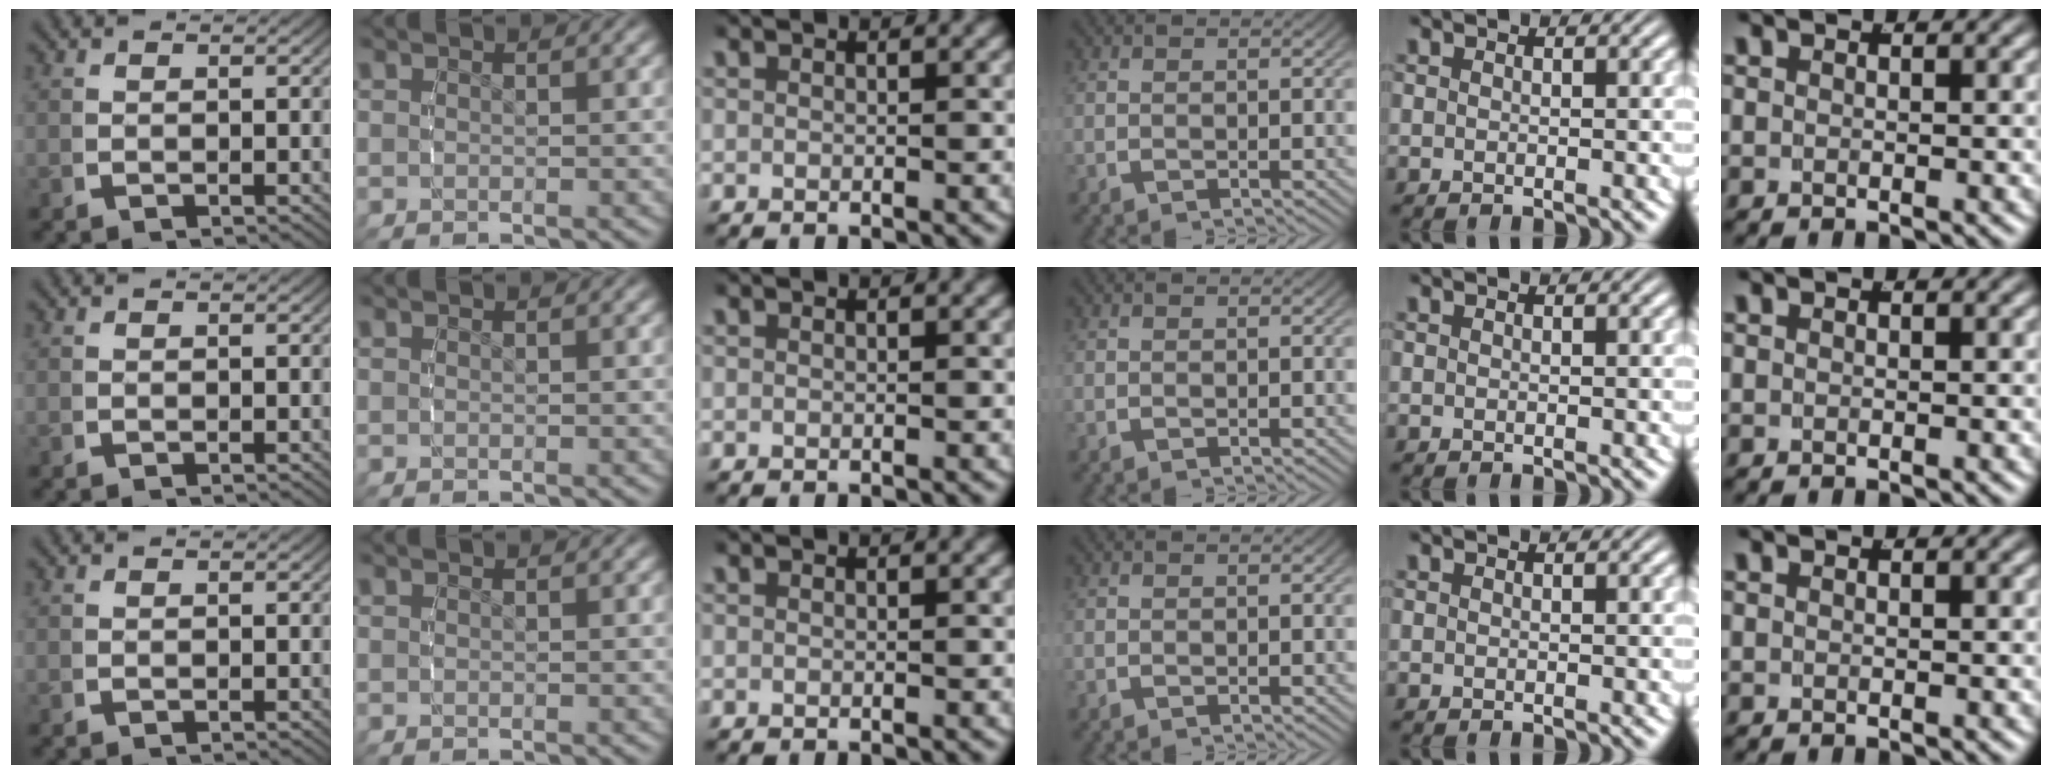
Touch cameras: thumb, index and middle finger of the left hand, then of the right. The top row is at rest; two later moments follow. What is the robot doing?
{"motion": "reach", "object": "calculator"}